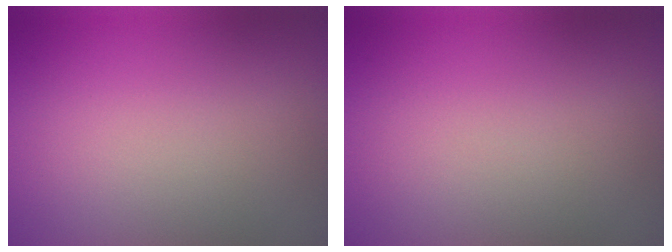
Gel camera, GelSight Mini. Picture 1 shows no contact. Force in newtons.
{"total": 0.0}